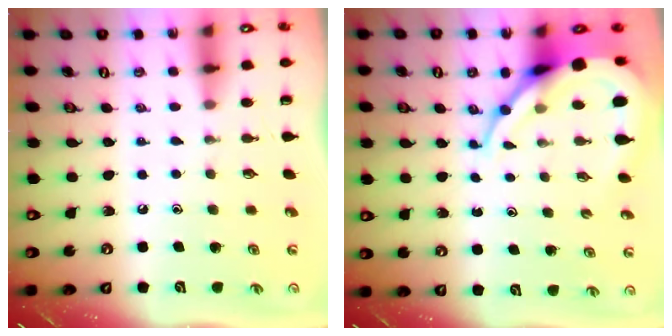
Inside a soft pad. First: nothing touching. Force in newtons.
{"total": 11.4, "press": 11.3, "slide": 1.2}